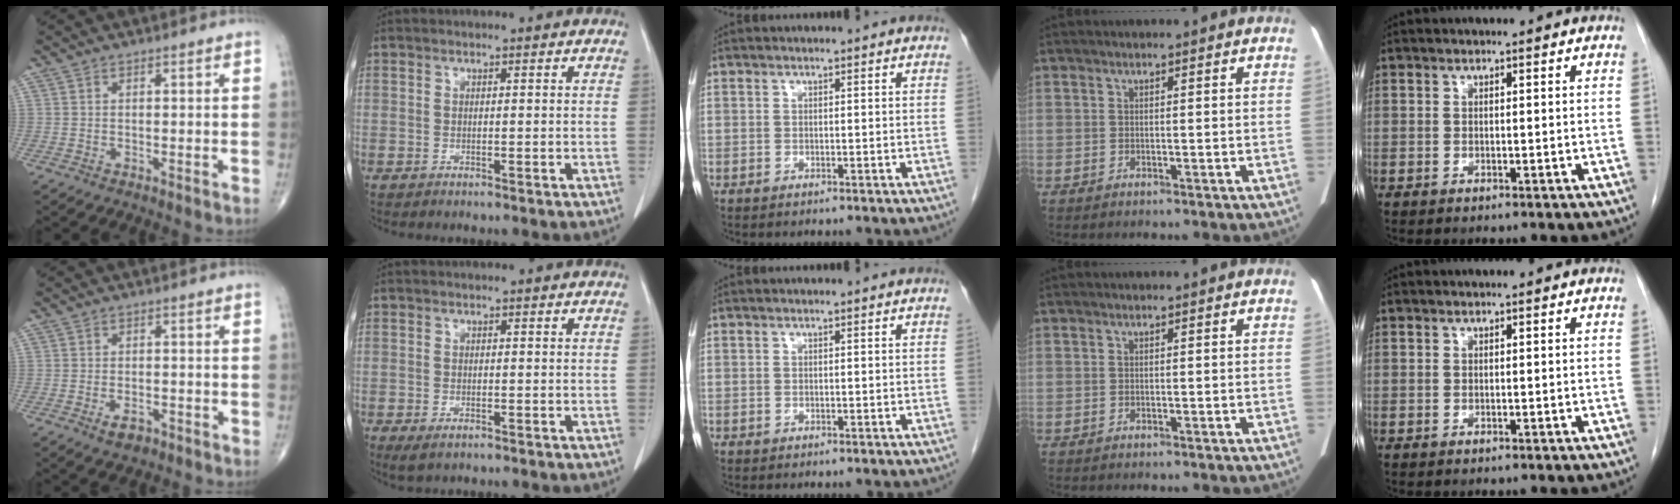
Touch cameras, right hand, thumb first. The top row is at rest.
{"thumb": {"total": 3.1, "force": [-1.7, 1.7, 2.0], "torque": [-0.033, 0.004, -0.027]}, "index": {"total": 2.3, "force": [-1.3, 1.2, 1.5], "torque": [-0.028, -0.005, -0.014]}}